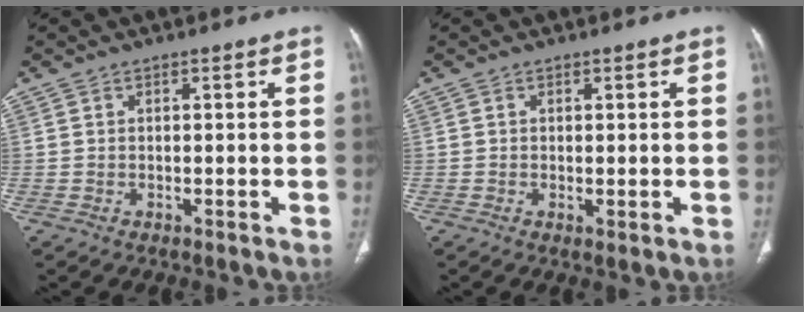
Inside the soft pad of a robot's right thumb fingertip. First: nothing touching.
{"total": 0.9, "force": [-0.1, 0.3, 0.9], "torque": [-0.021, -0.007, 0.001]}